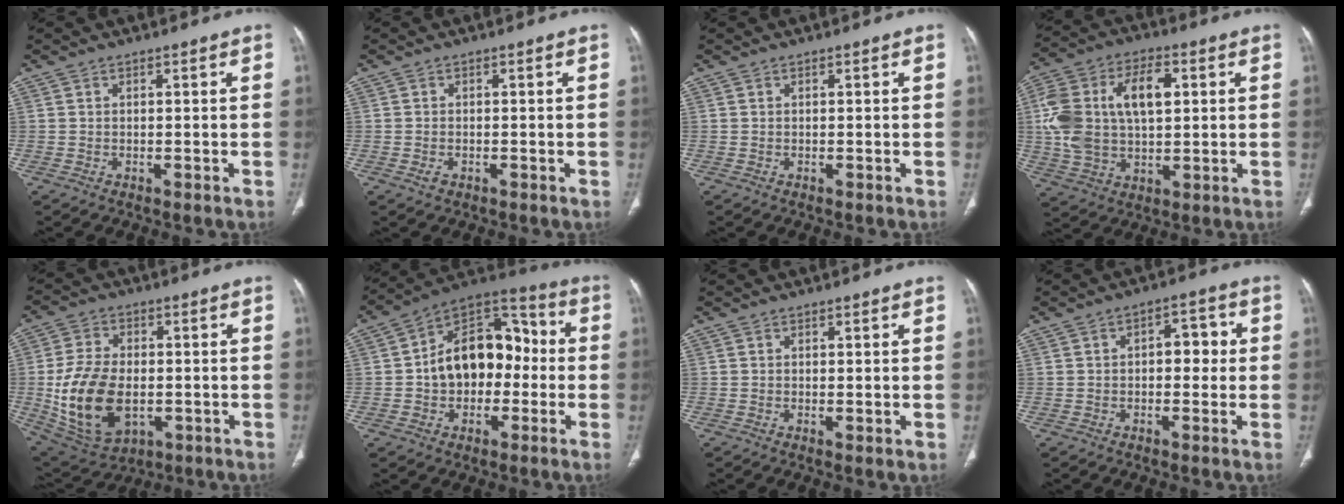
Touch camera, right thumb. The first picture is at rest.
{"total": 1.4, "force": [-0.6, 1.0, 0.8], "torque": [-0.017, 0.004, -0.008]}
{"total": 0.0}
{"total": 17.5, "force": [3.1, 10.3, 13.8], "torque": [-0.266, 0.016, 0.058]}
{"total": 16.8, "force": [-2.4, 10.4, 13.0], "torque": [-0.239, -0.003, -0.024]}
{"total": 17.5, "force": [-0.8, 12.0, 12.7], "torque": [-0.155, 0.049, -0.020]}
{"total": 0.9, "force": [0.0, 0.3, 0.8], "torque": [-0.018, -0.006, 0.001]}
{"total": 5.7, "force": [0.3, 3.4, 4.6], "torque": [-0.038, 0.018, -0.002]}